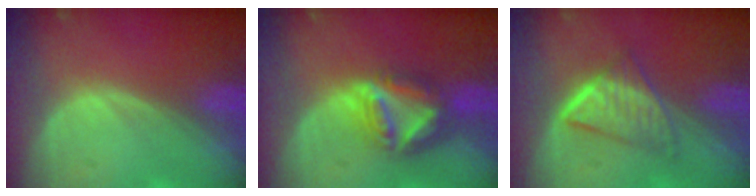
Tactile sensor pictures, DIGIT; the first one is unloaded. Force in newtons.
{"total": 7.9, "press": 6.7, "slide": 4.1}
{"total": 6.3, "press": 5.4, "slide": 3.1}